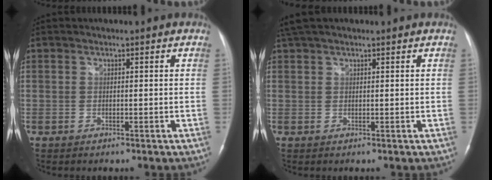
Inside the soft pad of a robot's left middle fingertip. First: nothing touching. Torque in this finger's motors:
{"motor_torque": [0.28, -0.24, 0.01, 0.03]}